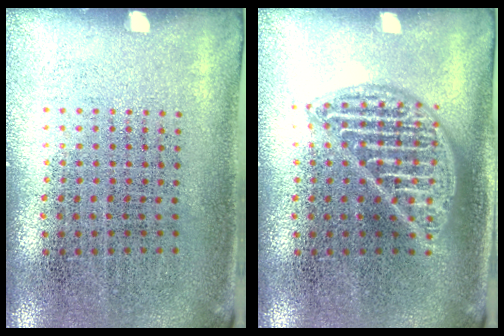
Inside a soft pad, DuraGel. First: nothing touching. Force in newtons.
{"total": 1.8, "press": 1.8, "slide": 0.2}